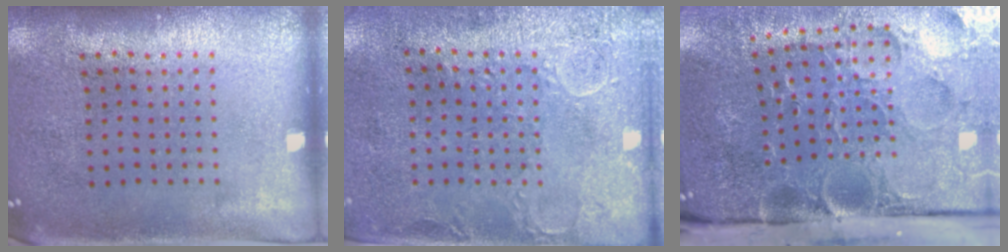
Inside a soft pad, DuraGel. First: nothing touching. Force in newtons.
{"total": 2.9, "press": 2.3, "slide": 1.8}
{"total": 5.3, "press": 4.2, "slide": 3.3}